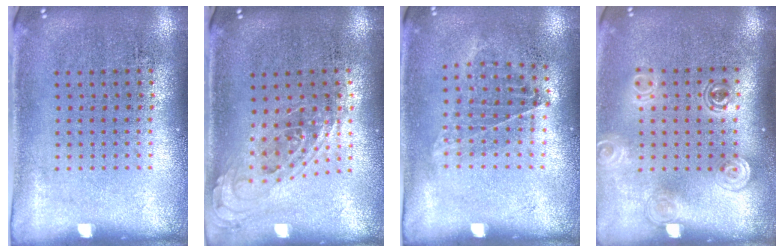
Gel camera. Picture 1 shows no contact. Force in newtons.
{"total": 0.7, "press": 0.7, "slide": 0.2}
{"total": 0.9, "press": 0.8, "slide": 0.5}
{"total": 1.4, "press": 1.2, "slide": 0.8}